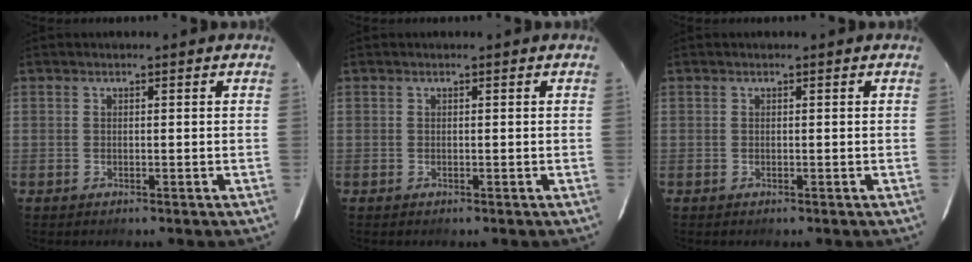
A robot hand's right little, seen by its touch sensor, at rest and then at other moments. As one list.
[{"total": 0.0}, {"total": 0.0}]